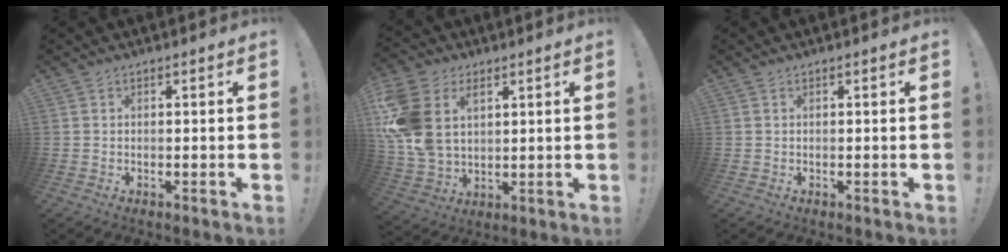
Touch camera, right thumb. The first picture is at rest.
{"total": 16.0, "force": [5.2, 11.7, 9.6], "torque": [-0.197, -0.022, 0.104]}
{"total": 0.0}